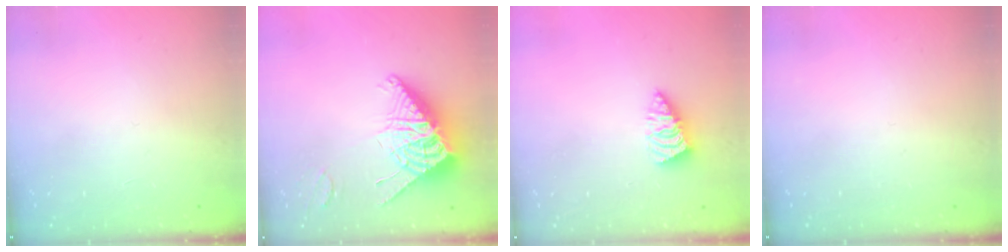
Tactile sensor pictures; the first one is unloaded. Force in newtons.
{"total": 11.7, "press": 11.7, "slide": 1.0}
{"total": 1.4, "press": 1.4, "slide": 0.3}
{"total": 0.0}